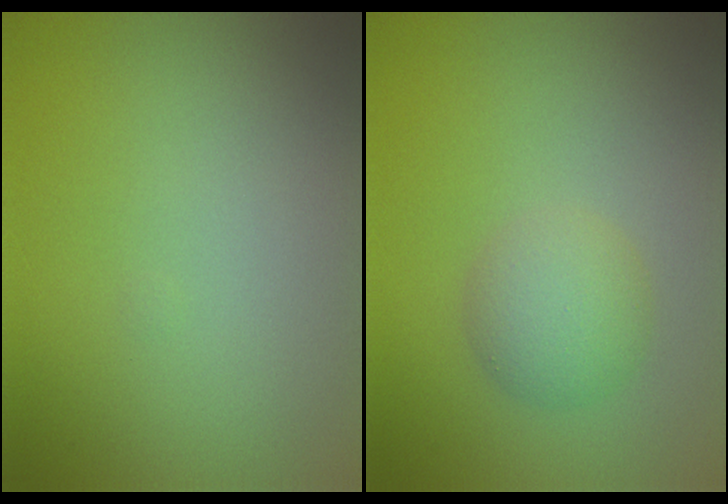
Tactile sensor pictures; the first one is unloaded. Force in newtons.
{"total": 3.0, "press": 3.0, "slide": 0.1}